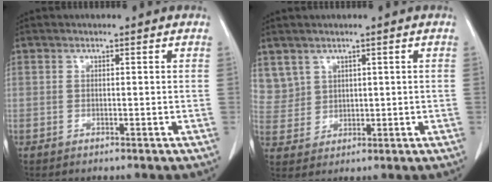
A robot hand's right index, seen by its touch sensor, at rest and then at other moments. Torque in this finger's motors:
{"motor_torque": [-0.29, 0.31, 0.04, 0.03]}